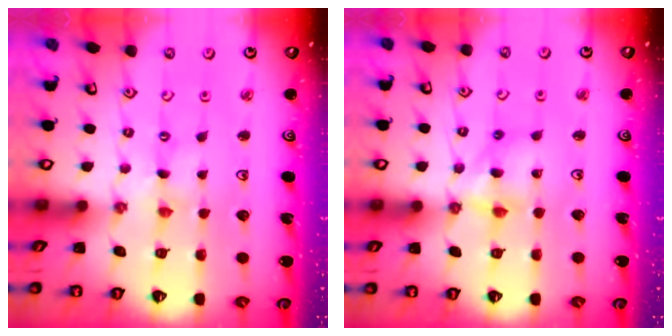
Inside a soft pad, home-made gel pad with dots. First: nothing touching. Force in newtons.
{"total": 10.4, "press": 10.3, "slide": 1.1}